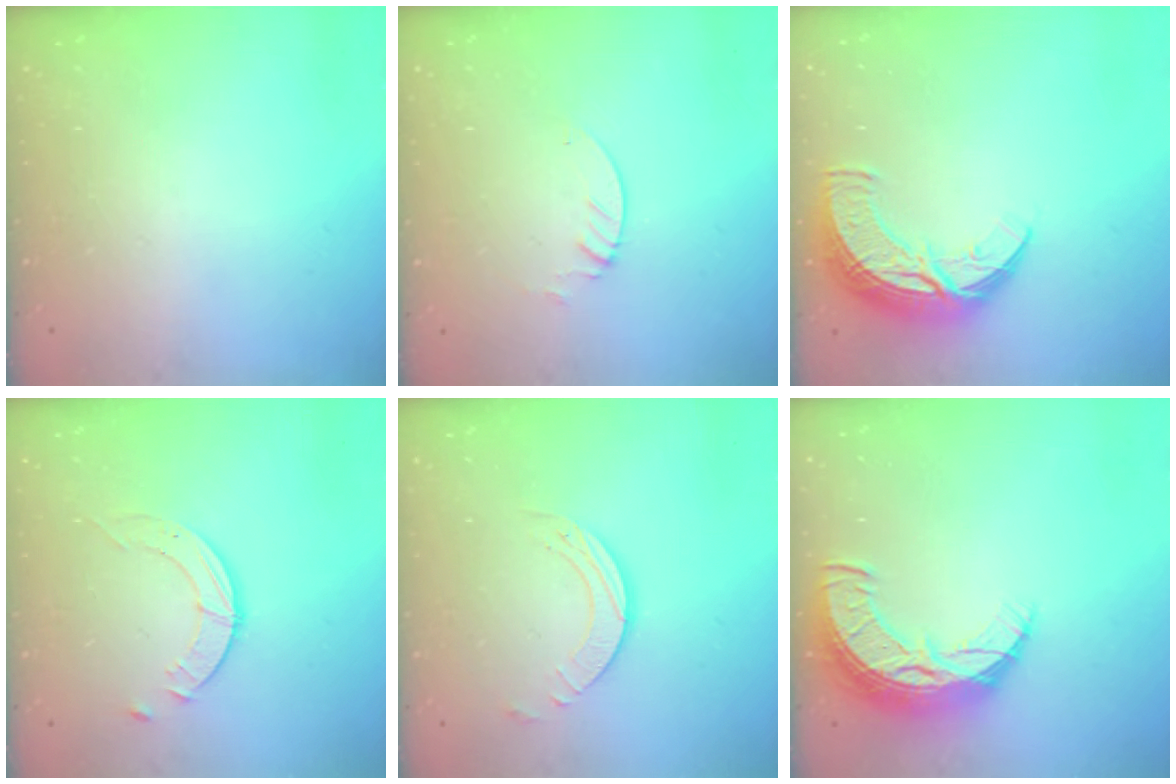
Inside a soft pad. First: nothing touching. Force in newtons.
{"total": 1.3, "press": 1.3, "slide": 0.1}
{"total": 10.9, "press": 10.9, "slide": 0.8}
{"total": 3.9, "press": 3.9, "slide": 0.4}
{"total": 3.7, "press": 3.7, "slide": 0.3}
{"total": 11.2, "press": 11.1, "slide": 0.9}